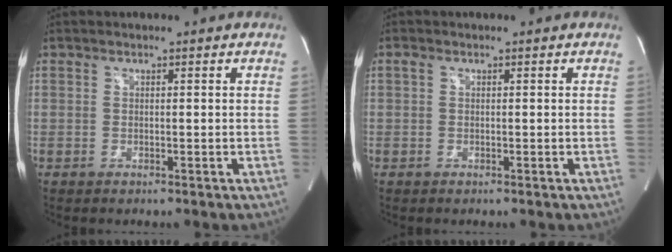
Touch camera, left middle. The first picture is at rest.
{"total": 0.5, "force": [0.2, 0.3, 0.4], "torque": [-0.008, 0.006, 0.000]}